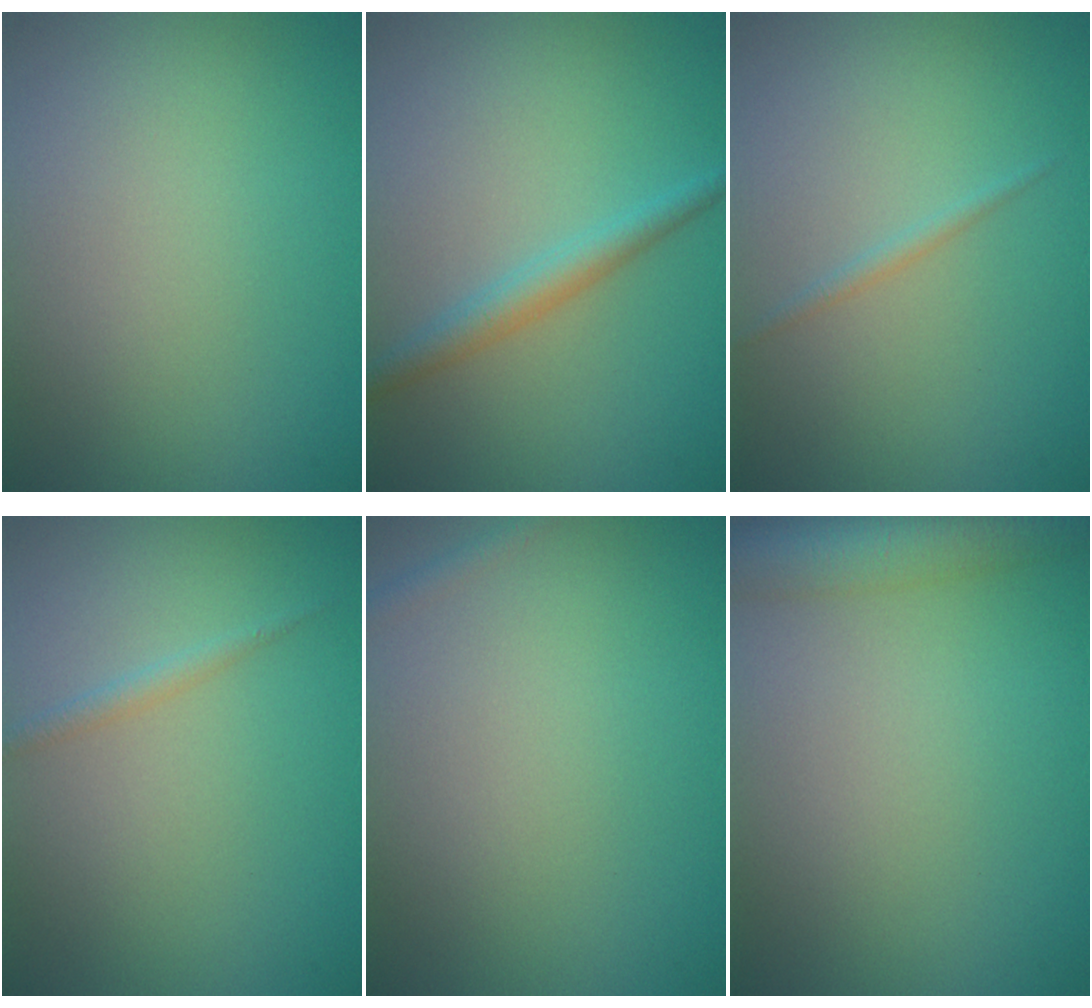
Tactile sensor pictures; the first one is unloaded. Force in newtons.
{"total": 2.3, "press": 2.3, "slide": 0.0}
{"total": 0.8, "press": 0.8, "slide": 0.0}
{"total": 1.0, "press": 1.0, "slide": 0.1}
{"total": 0.8, "press": 0.8, "slide": 0.1}
{"total": 6.1, "press": 6.1, "slide": 0.3}